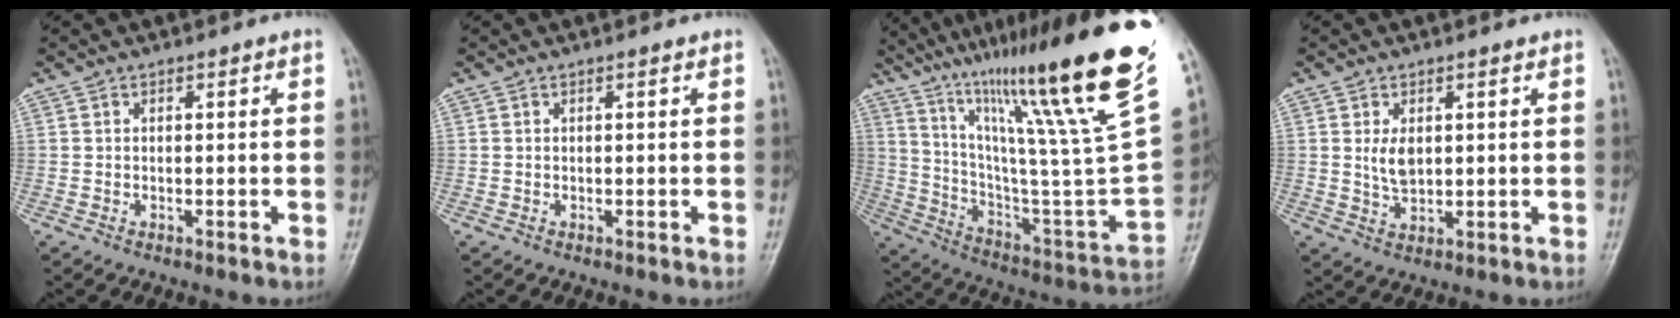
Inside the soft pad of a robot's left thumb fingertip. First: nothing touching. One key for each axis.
{"total": 0.0}
{"total": 35.6, "fx": 22.9, "fy": 4.4, "fz": 26.9, "tx": -0.363, "ty": -0.097, "tz": 0.368}
{"total": 4.0, "fx": 0.9, "fy": 2.4, "fz": 3.1, "tx": -0.046, "ty": -0.012, "tz": 0.027}